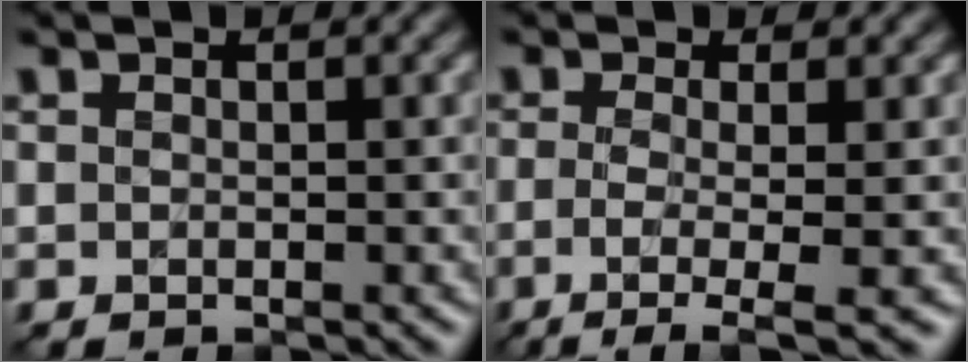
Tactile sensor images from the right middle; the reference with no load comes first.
{"total": 4.7, "force": [-1.3, 1.2, 4.4], "torque": [-0.072, -0.011, -0.032]}